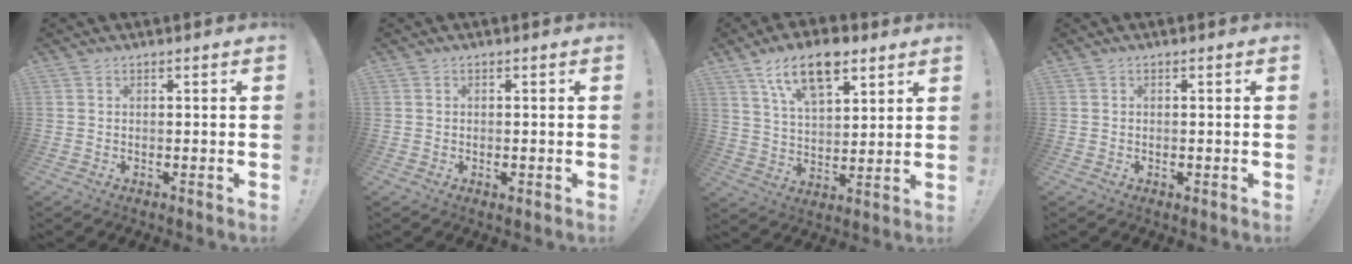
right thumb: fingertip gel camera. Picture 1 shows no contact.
{"total": 0.9, "force": [-0.5, 0.5, 0.6], "torque": [-0.004, -0.001, -0.010]}
{"total": 13.6, "force": [8.4, 6.6, 8.4], "torque": [-0.149, -0.028, 0.150]}
{"total": 0.7, "force": [-0.3, 0.4, 0.4], "torque": [-0.008, 0.003, -0.005]}